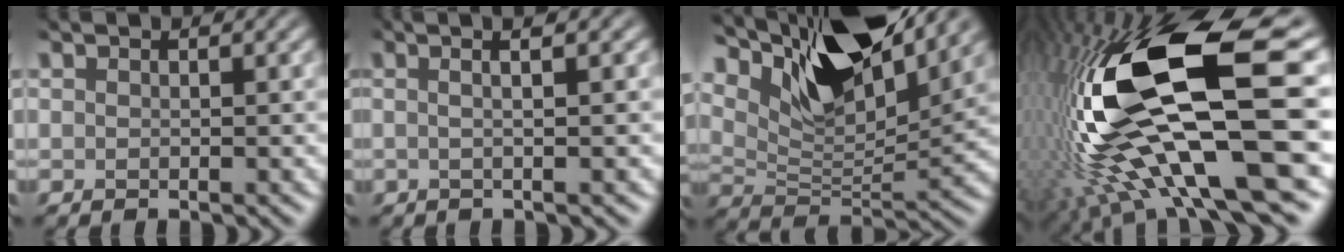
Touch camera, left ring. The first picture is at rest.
{"total": 4.5, "force": [1.7, 1.8, 3.8], "torque": [-0.028, 0.030, -0.011]}
{"total": 11.5, "force": [6.9, 4.0, 8.3], "torque": [-0.143, 0.004, 0.120]}
{"total": 17.7, "force": [-1.3, 6.4, 16.5], "torque": [-0.329, -0.008, -0.019]}